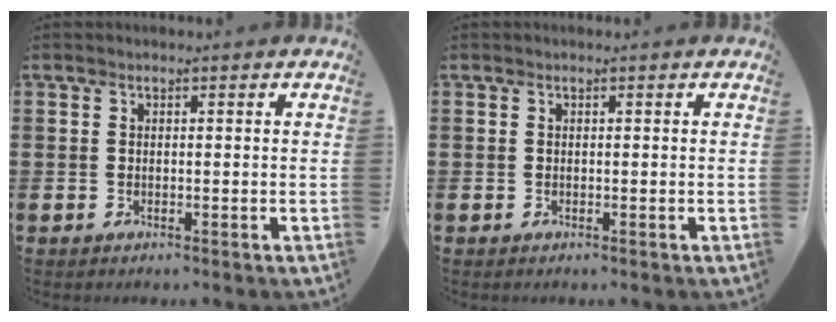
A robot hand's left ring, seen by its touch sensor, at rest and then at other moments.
{"total": 0.0}